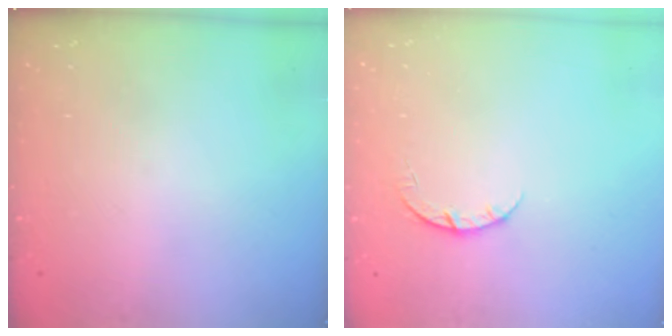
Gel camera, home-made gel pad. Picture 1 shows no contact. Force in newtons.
{"total": 3.6, "press": 3.6, "slide": 0.5}